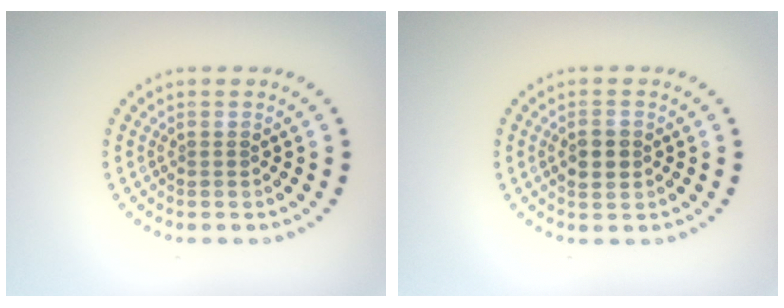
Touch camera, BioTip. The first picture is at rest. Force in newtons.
{"total": 2.3, "press": 2.3, "slide": 0.2}